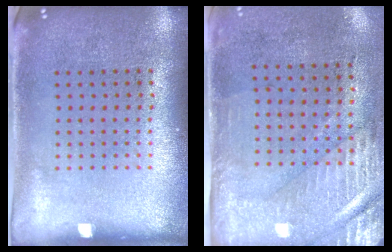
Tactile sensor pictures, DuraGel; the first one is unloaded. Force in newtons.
{"total": 3.0, "press": 2.4, "slide": 1.6}